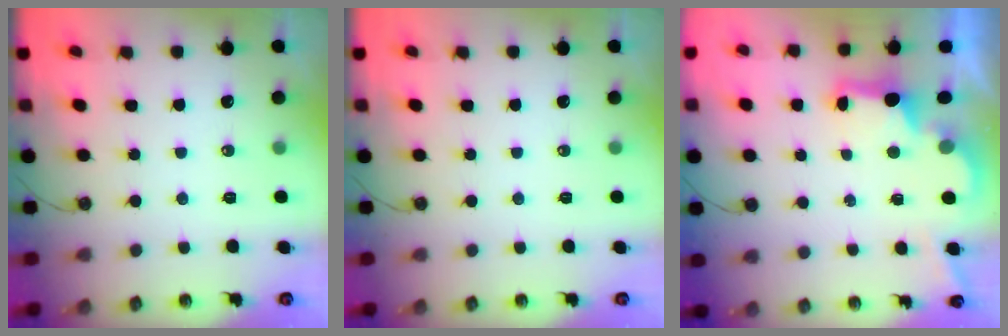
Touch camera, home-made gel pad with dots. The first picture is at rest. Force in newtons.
{"total": 0.0}
{"total": 2.9, "press": 2.7, "slide": 0.9}